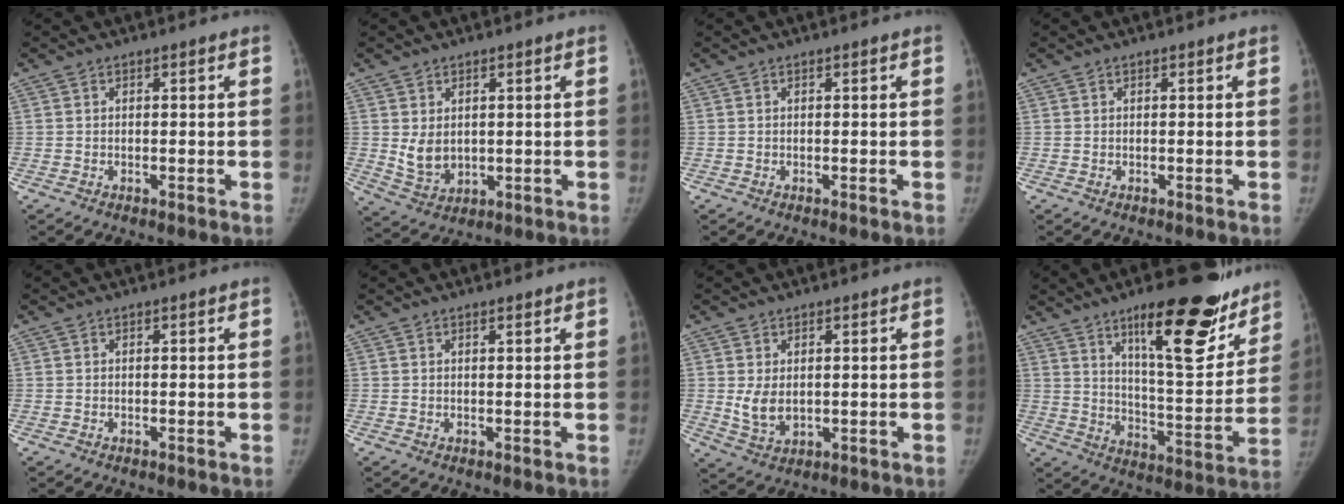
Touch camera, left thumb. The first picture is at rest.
{"total": 5.5, "force": [0.9, 4.0, 3.6], "torque": [-0.052, -0.019, 0.034]}
{"total": 0.0}
{"total": 0.0}
{"total": 0.0}
{"total": 1.0, "force": [0.7, 0.2, 0.6], "torque": [-0.010, -0.004, 0.012]}
{"total": 5.0, "force": [0.6, 3.4, 3.7], "torque": [-0.060, -0.016, 0.022]}
{"total": 22.9, "force": [14.4, 7.0, 16.3], "torque": [-0.186, -0.080, 0.219]}